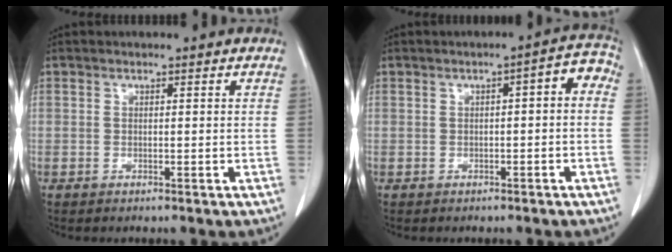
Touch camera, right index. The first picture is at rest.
{"total": 4.0, "force": [0.0, 1.3, 3.8], "torque": [-0.044, 0.026, -0.005]}